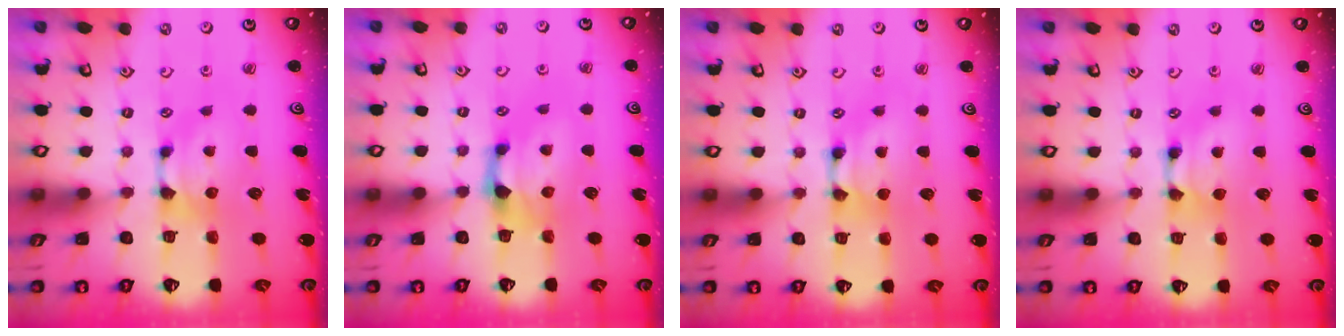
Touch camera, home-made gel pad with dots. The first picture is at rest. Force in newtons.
{"total": 2.1, "press": 1.6, "slide": 1.4}
{"total": 1.8, "press": 1.7, "slide": 0.0}
{"total": 1.5, "press": 1.5, "slide": 0.1}